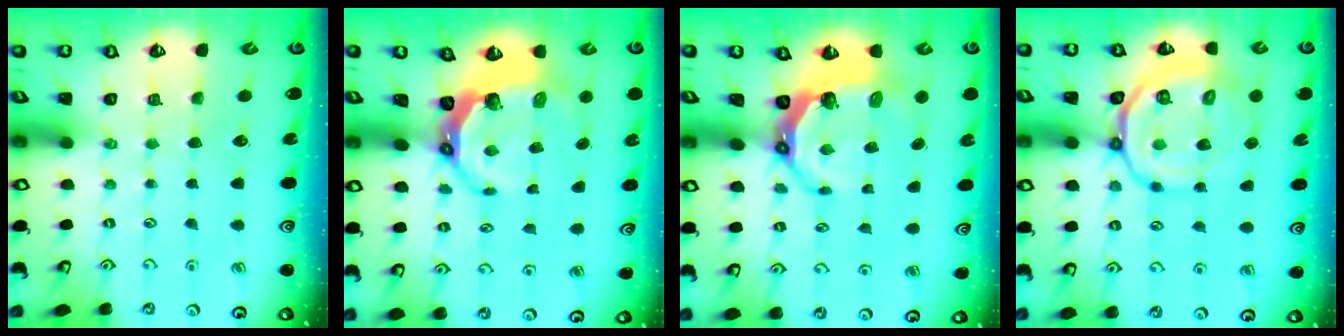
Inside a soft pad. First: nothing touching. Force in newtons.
{"total": 8.0, "press": 6.4, "slide": 4.7}
{"total": 6.4, "press": 5.0, "slide": 4.0}
{"total": 16.7, "press": 16.5, "slide": 2.6}